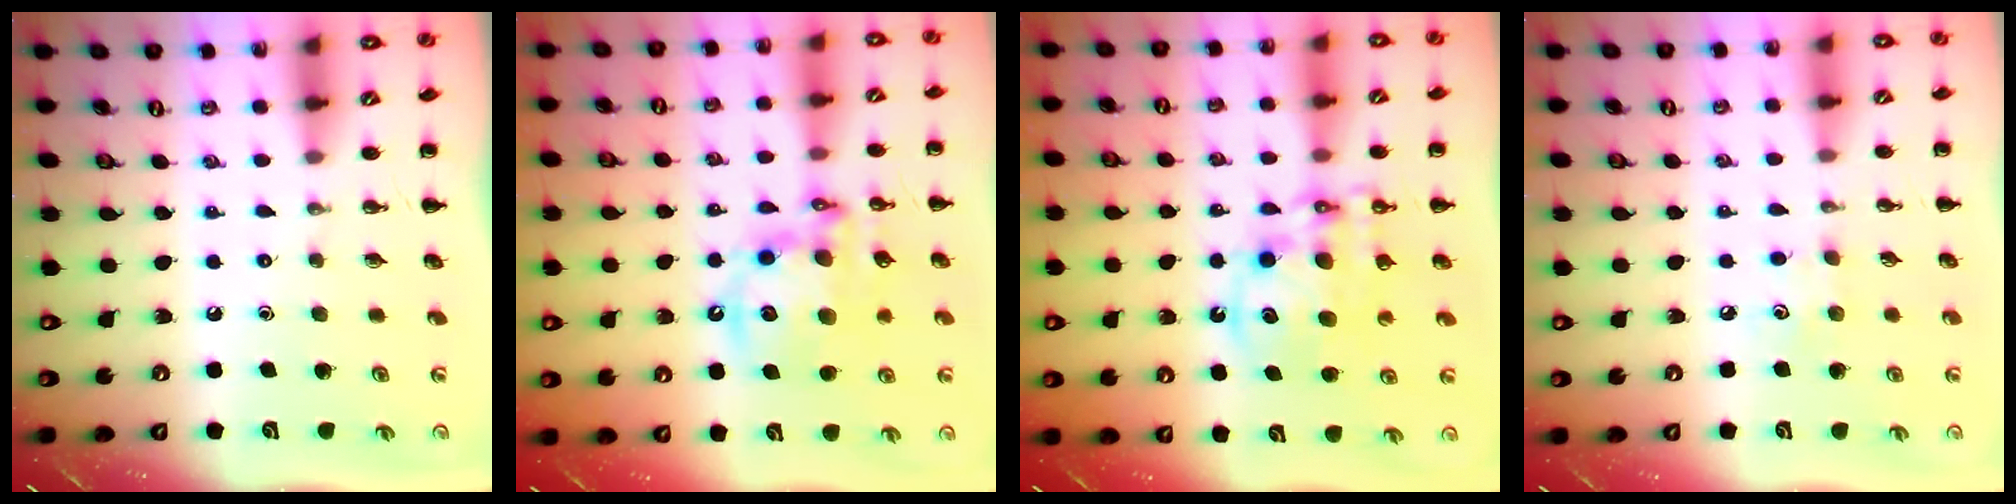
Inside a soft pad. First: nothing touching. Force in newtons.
{"total": 15.1, "press": 14.7, "slide": 3.7}
{"total": 13.3, "press": 12.9, "slide": 3.2}
{"total": 4.3, "press": 4.1, "slide": 1.1}